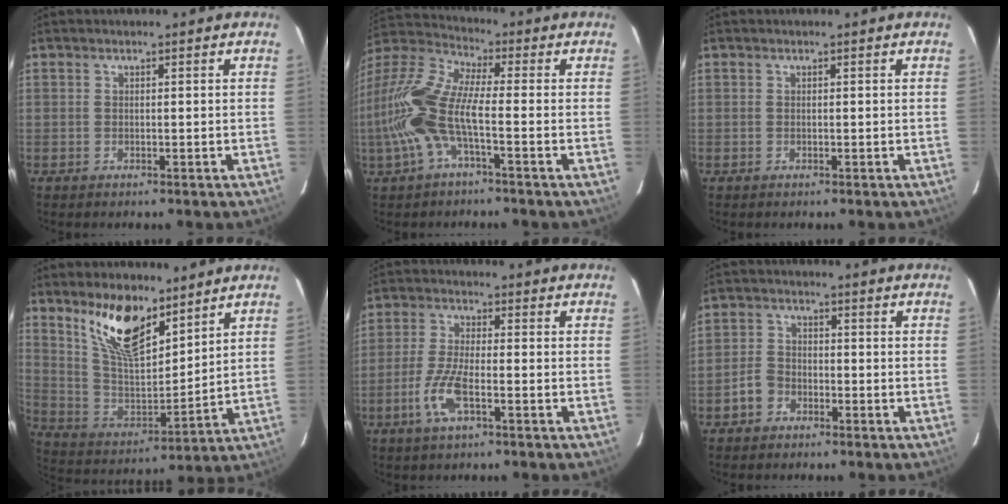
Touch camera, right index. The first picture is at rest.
{"total": 15.1, "force": [-3.8, 4.5, 13.9], "torque": [-0.289, 0.001, -0.083]}
{"total": 0.0}
{"total": 14.8, "force": [10.0, 5.8, 9.3], "torque": [-0.176, -0.007, 0.200]}
{"total": 7.0, "force": [-3.1, 1.7, 6.1], "torque": [-0.135, -0.002, -0.063]}
{"total": 4.1, "force": [-2.4, 3.1, 1.3], "torque": [-0.036, 0.014, -0.042]}